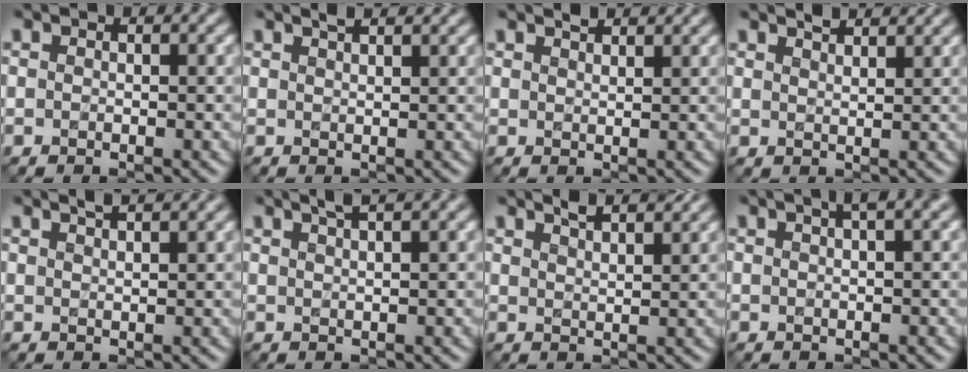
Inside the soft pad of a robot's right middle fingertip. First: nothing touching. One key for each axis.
{"total": 2.5, "fx": 1.9, "fy": 0.8, "fz": 1.3, "tx": 0.001, "ty": 0.011, "tz": 0.008}
{"total": 1.8, "fx": 1.6, "fy": 0.3, "fz": 0.7, "tx": -0.005, "ty": 0.002, "tz": 0.019}
{"total": 2.4, "fx": 2.1, "fy": 0.5, "fz": 0.9, "tx": -0.005, "ty": 0.006, "tz": 0.026}
{"total": 3.0, "fx": 2.3, "fy": 1.0, "fz": 1.7, "tx": 0.003, "ty": 0.015, "tz": 0.008}
{"total": 2.8, "fx": 2.0, "fy": 0.7, "fz": 1.8, "tx": -0.005, "ty": 0.014, "tz": 0.015}
{"total": 3.3, "fx": 2.7, "fy": 0.9, "fz": 1.7, "tx": -0.006, "ty": 0.013, "tz": 0.027}
{"total": 3.3, "fx": 1.8, "fy": 1.0, "fz": 2.6, "tx": -0.018, "ty": 0.009, "tz": 0.013}